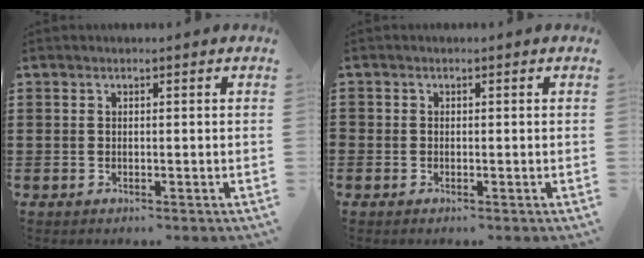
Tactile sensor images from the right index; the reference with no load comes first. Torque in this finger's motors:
{"motor_torque": [0.89, 1.24, 0.32, 0.08]}